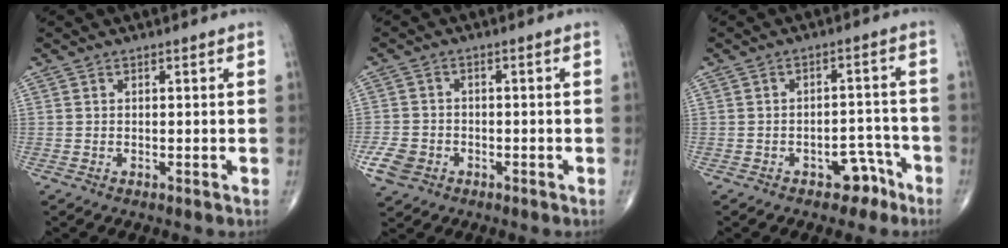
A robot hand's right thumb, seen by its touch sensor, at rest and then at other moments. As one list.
[{"total": 5.3, "force": [-2.2, 4.2, 2.3], "torque": [-0.045, 0.010, -0.039]}, {"total": 5.3, "force": [-3.4, 3.3, 2.4], "torque": [-0.010, 0.042, -0.046]}]